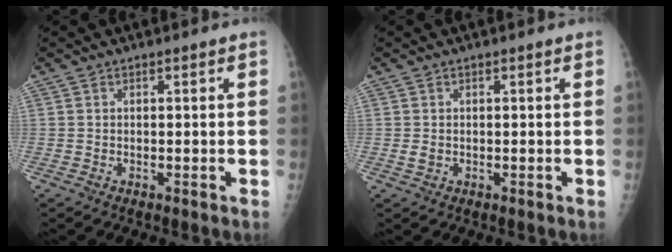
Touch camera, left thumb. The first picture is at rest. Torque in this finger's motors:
{"motor_torque": [-0.03, -0.05, 0.17, -0.07, 0.00]}